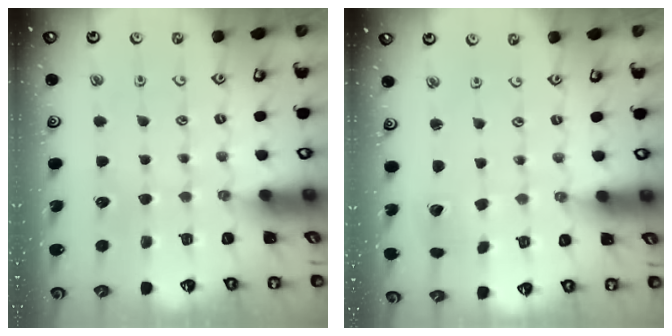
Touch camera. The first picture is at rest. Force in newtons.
{"total": 2.6, "press": 2.6, "slide": 0.1}